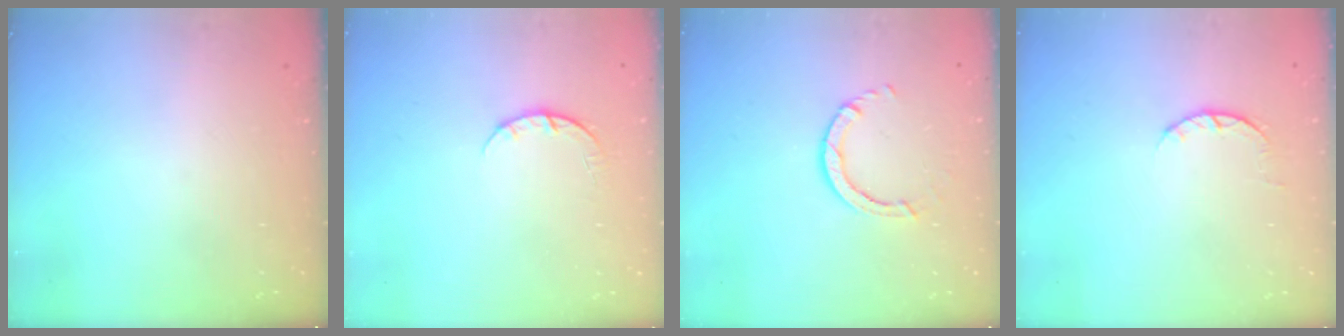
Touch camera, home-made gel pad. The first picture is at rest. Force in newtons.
{"total": 3.2, "press": 3.2, "slide": 0.5}
{"total": 3.0, "press": 3.0, "slide": 0.4}
{"total": 3.2, "press": 3.2, "slide": 0.4}